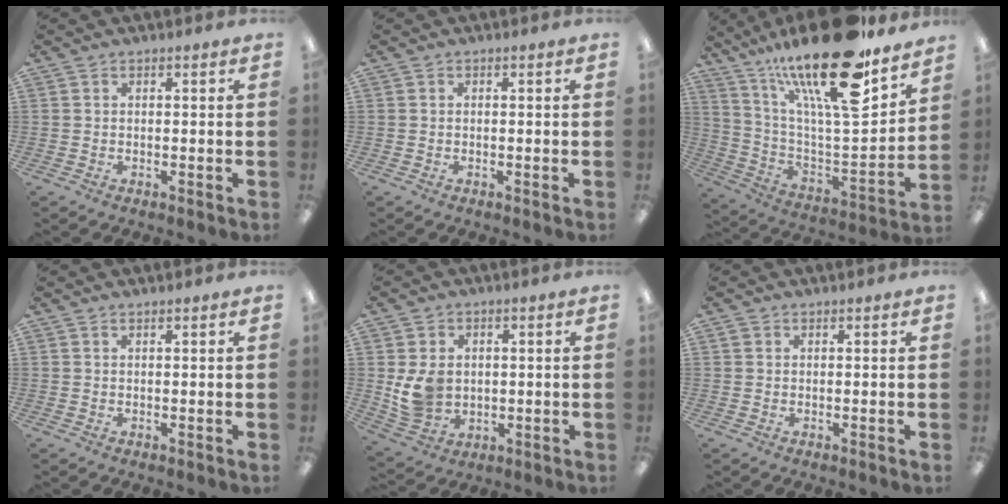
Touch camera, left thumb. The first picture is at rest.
{"total": 0.0}
{"total": 27.1, "force": [18.8, 7.3, 18.0], "torque": [-0.303, -0.121, 0.312]}
{"total": 0.6, "force": [0.6, 0.0, 0.2], "torque": [-0.005, 0.000, 0.010]}
{"total": 8.2, "force": [0.8, 6.9, 4.4], "torque": [-0.092, 0.009, 0.019]}
{"total": 0.9, "force": [0.6, 0.6, 0.3], "torque": [-0.008, 0.002, 0.012]}